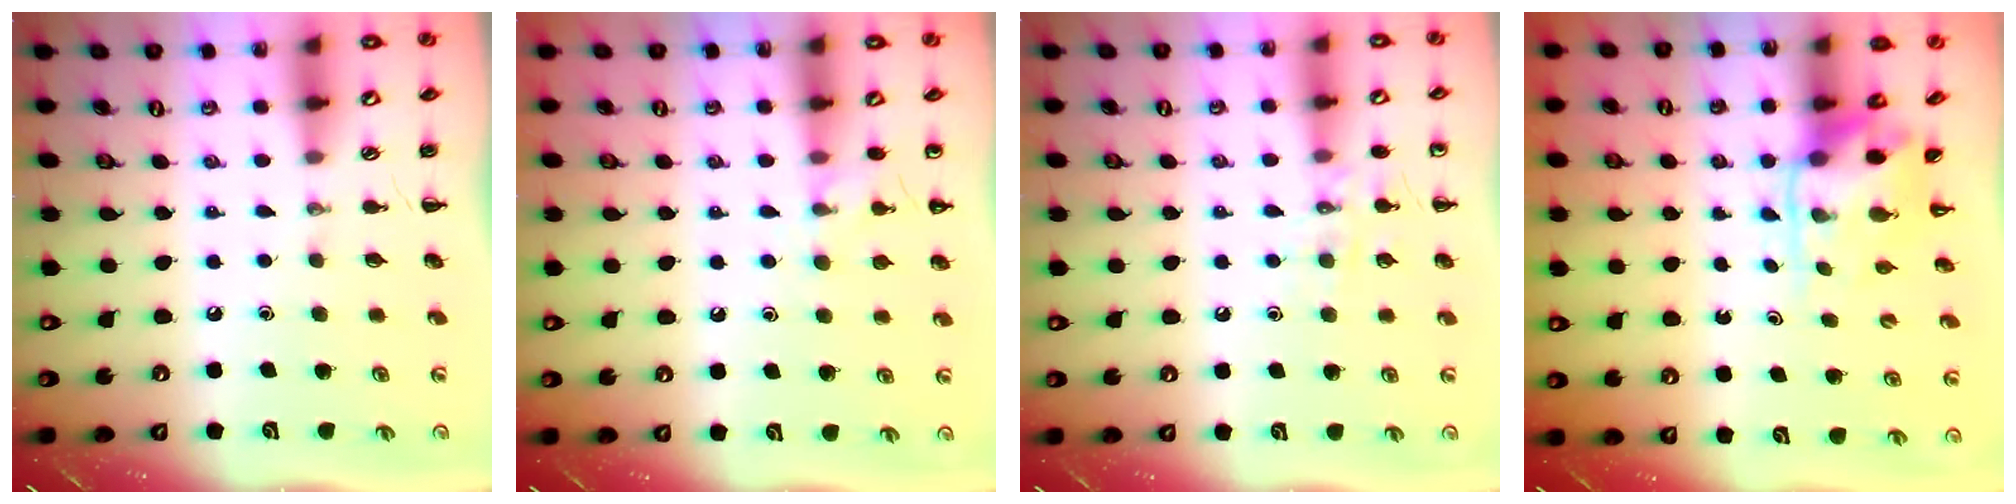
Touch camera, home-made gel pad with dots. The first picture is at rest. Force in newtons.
{"total": 7.1, "press": 6.7, "slide": 2.3}
{"total": 8.2, "press": 8.1, "slide": 1.4}
{"total": 3.9, "press": 3.8, "slide": 0.8}